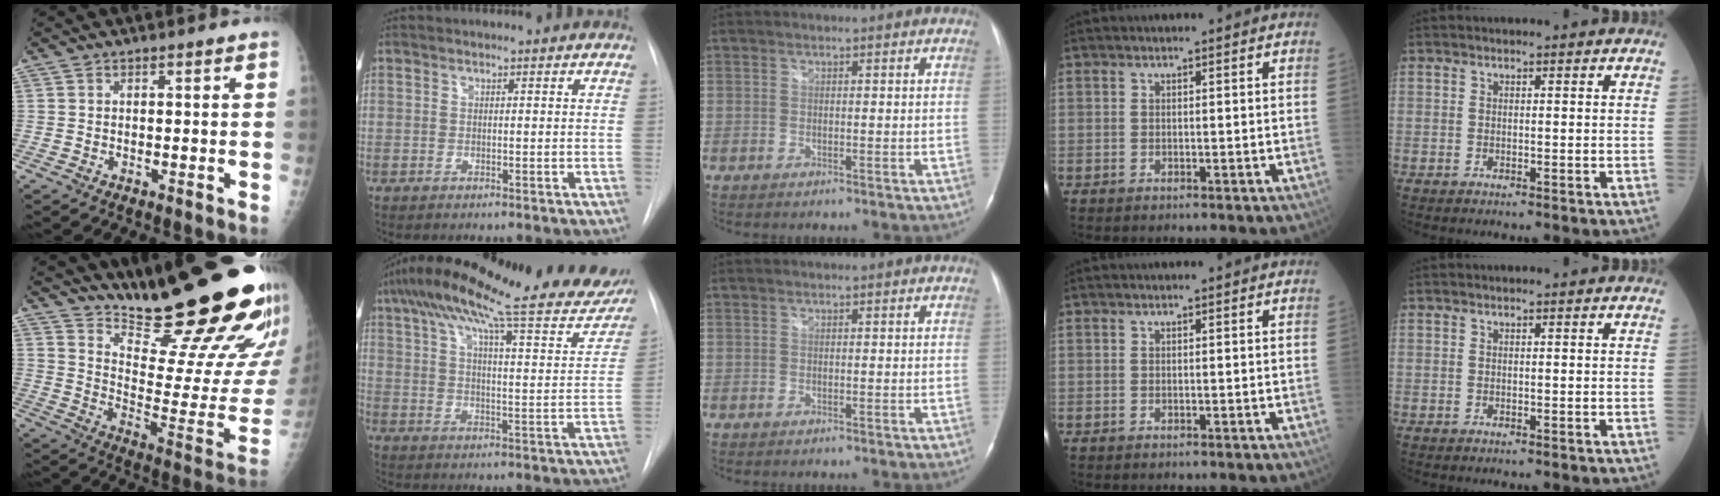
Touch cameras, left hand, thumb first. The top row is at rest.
{"thumb": {"total": 30.0, "force": [23.1, 5.4, 18.4], "torque": [-0.230, -0.164, 0.325]}, "index": {"total": 28.8, "force": [23.3, 4.8, 16.2], "torque": [-0.253, 0.002, 0.299]}}